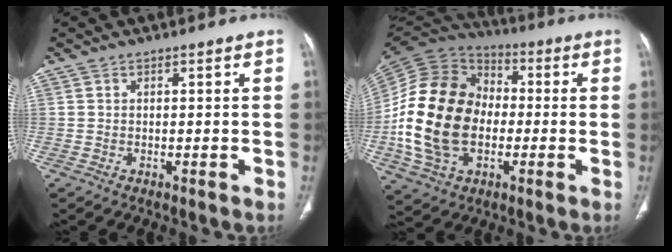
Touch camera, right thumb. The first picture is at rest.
{"total": 22.9, "force": [-2.8, 16.4, 15.8], "torque": [-0.292, 0.020, -0.051]}